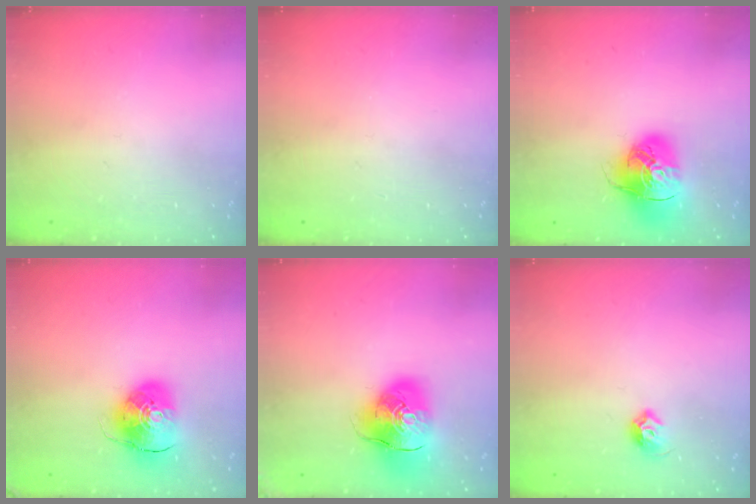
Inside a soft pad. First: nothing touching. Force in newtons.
{"total": 0.0}
{"total": 15.3, "press": 15.1, "slide": 2.0}
{"total": 10.1, "press": 10.0, "slide": 1.5}
{"total": 13.9, "press": 13.7, "slide": 2.3}
{"total": 6.6, "press": 6.5, "slide": 1.2}